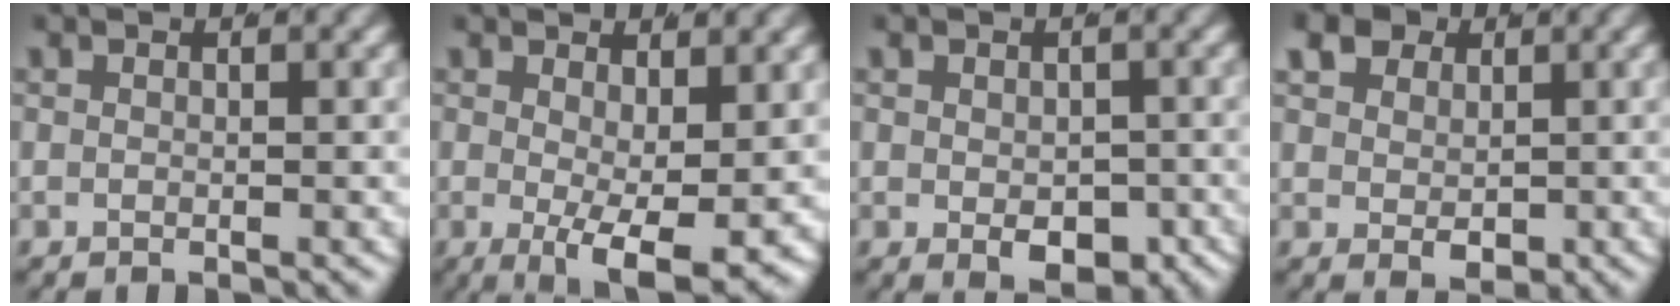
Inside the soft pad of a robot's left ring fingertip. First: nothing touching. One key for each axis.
{"total": 5.7, "fx": -2.3, "fy": 1.6, "fz": 5.0, "tx": -0.080, "ty": -0.043, "tz": -0.014}
{"total": 3.1, "fx": -1.5, "fy": 1.6, "fz": 2.2, "tx": -0.033, "ty": -0.024, "tz": -0.009}
{"total": 4.8, "fx": 1.6, "fy": 3.5, "fz": 2.9, "tx": -0.052, "ty": -0.013, "tz": 0.034}